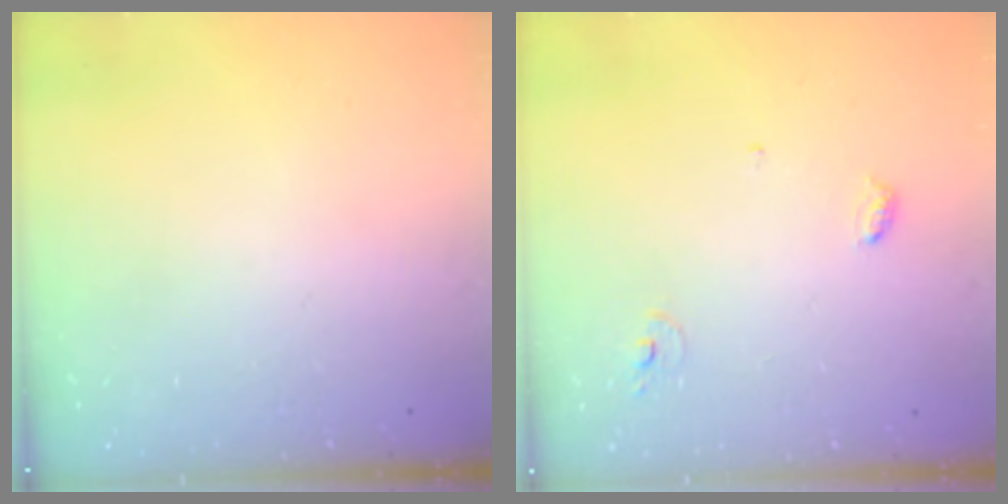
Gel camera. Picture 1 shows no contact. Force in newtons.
{"total": 4.0, "press": 4.0, "slide": 0.3}